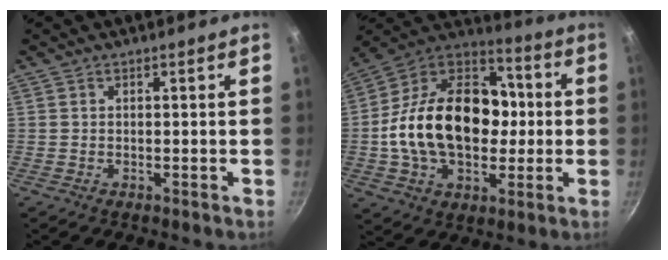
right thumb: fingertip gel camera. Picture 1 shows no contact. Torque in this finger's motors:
{"motor_torque": [2.54, 2.47, 1.68, -1.10, 0.25]}